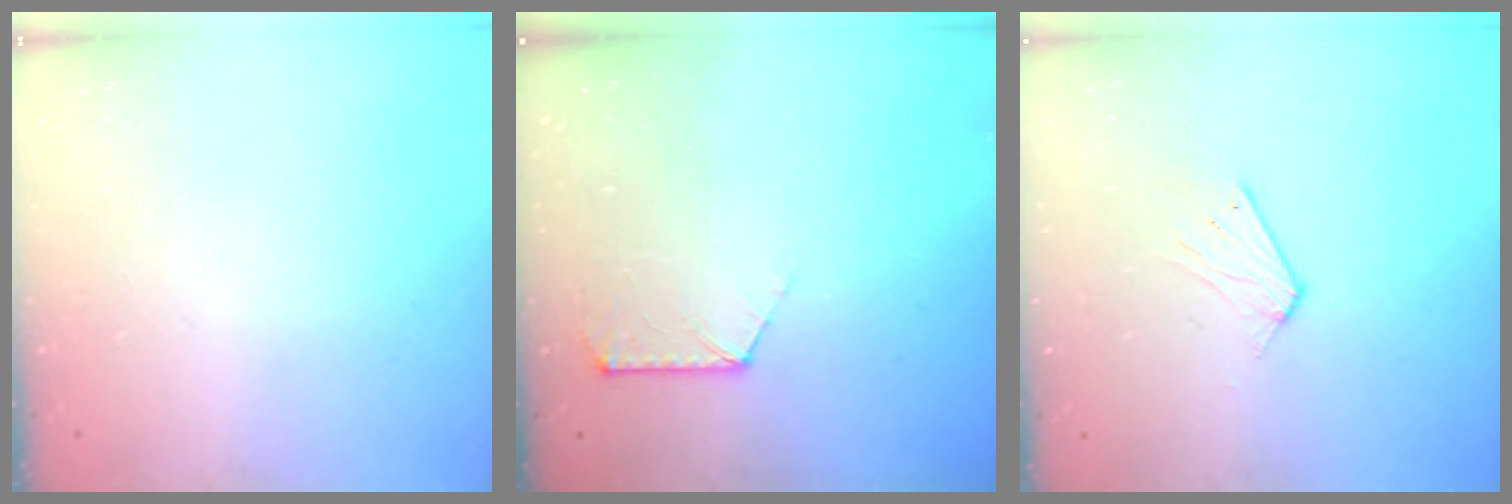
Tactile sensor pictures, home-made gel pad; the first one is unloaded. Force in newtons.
{"total": 5.7, "press": 5.7, "slide": 0.6}
{"total": 4.9, "press": 4.9, "slide": 0.3}